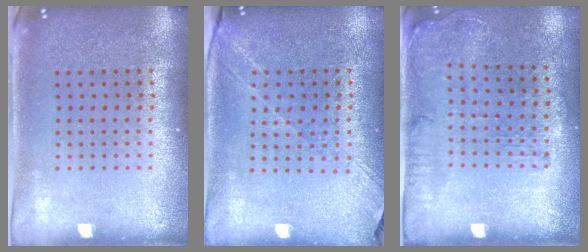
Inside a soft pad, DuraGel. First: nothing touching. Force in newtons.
{"total": 1.3, "press": 1.3, "slide": 0.4}
{"total": 1.3, "press": 1.2, "slide": 0.6}